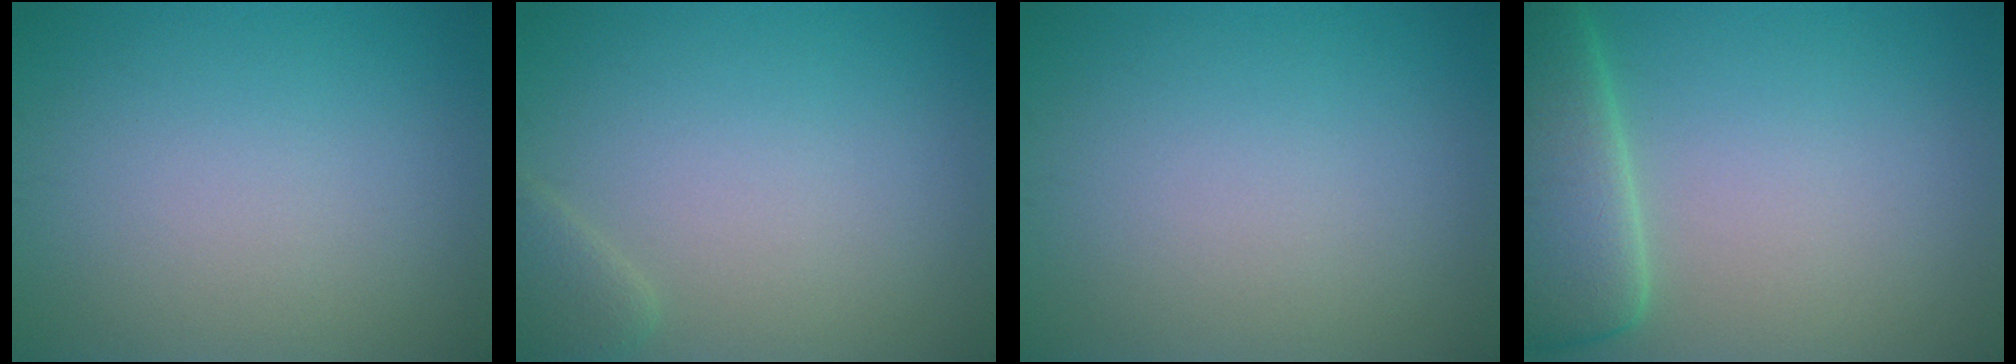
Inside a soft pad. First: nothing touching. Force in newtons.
{"total": 1.6, "press": 1.6, "slide": 0.1}
{"total": 0.0}
{"total": 6.3, "press": 6.2, "slide": 0.9}